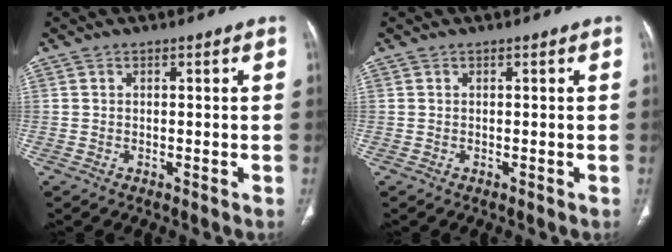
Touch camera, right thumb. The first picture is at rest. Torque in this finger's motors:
{"motor_torque": [0.02, 0.02, 0.12, -0.09, 0.00]}